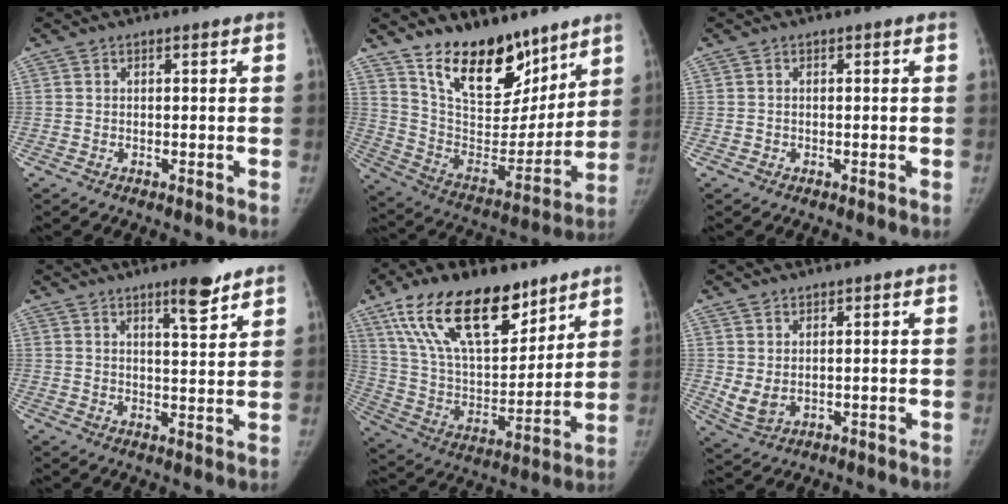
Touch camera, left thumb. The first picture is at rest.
{"total": 20.6, "force": [14.4, 10.1, 10.8], "torque": [-0.124, -0.089, 0.249]}
{"total": 0.7, "force": [-0.3, 0.7, -0.1], "torque": [0.007, 0.005, -0.007]}
{"total": 7.0, "force": [4.9, 1.5, 4.8], "torque": [-0.061, -0.034, 0.073]}
{"total": 25.3, "force": [15.8, 11.9, 15.8], "torque": [-0.246, -0.042, 0.286]}
{"total": 4.2, "force": [0.8, 3.1, 2.8], "torque": [-0.052, -0.016, 0.027]}